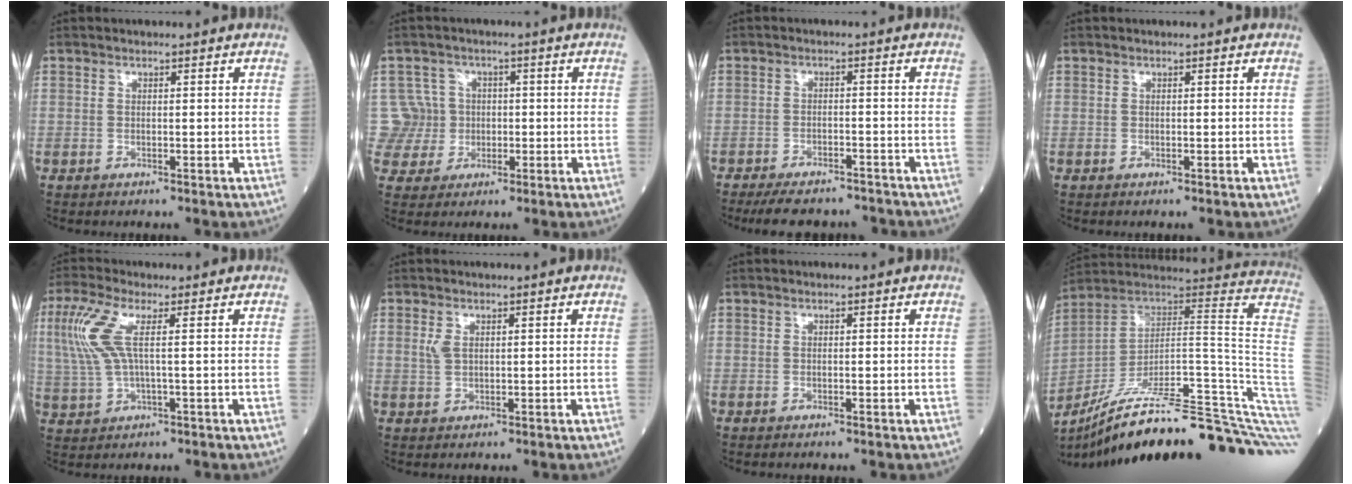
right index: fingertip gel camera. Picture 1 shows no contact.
{"total": 6.2, "force": [0.3, 6.2, -0.3], "torque": [0.015, 0.019, 0.008]}
{"total": 9.2, "force": [-8.4, 2.5, 2.9], "torque": [-0.040, 0.000, -0.117]}
{"total": 0.0}
{"total": 7.1, "force": [1.6, 1.6, 6.7], "torque": [-0.178, 0.012, 0.034]}
{"total": 1.7, "force": [0.7, 0.8, 1.3], "torque": [-0.030, 0.001, 0.017]}
{"total": 0.0}
{"total": 33.7, "force": [-24.8, 1.4, 22.8], "torque": [-0.189, 0.001, -0.348]}